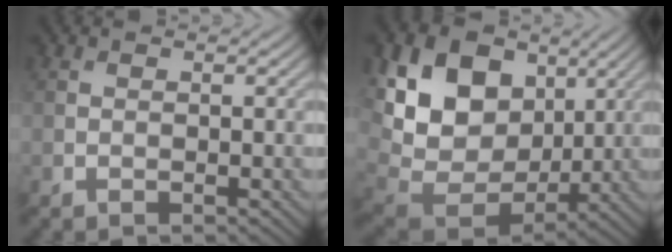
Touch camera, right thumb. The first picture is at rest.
{"total": 15.2, "force": [4.5, 11.0, 9.5], "torque": [-0.211, 0.010, 0.100]}